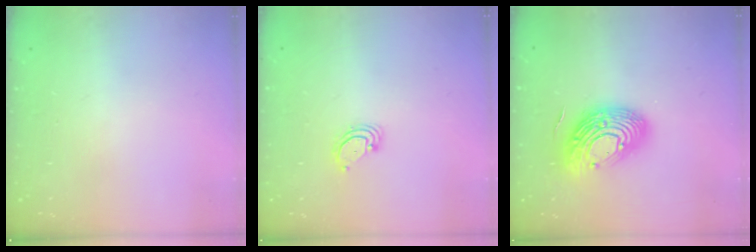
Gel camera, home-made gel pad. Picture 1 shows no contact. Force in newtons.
{"total": 2.9, "press": 2.9, "slide": 0.3}
{"total": 17.0, "press": 16.9, "slide": 1.2}